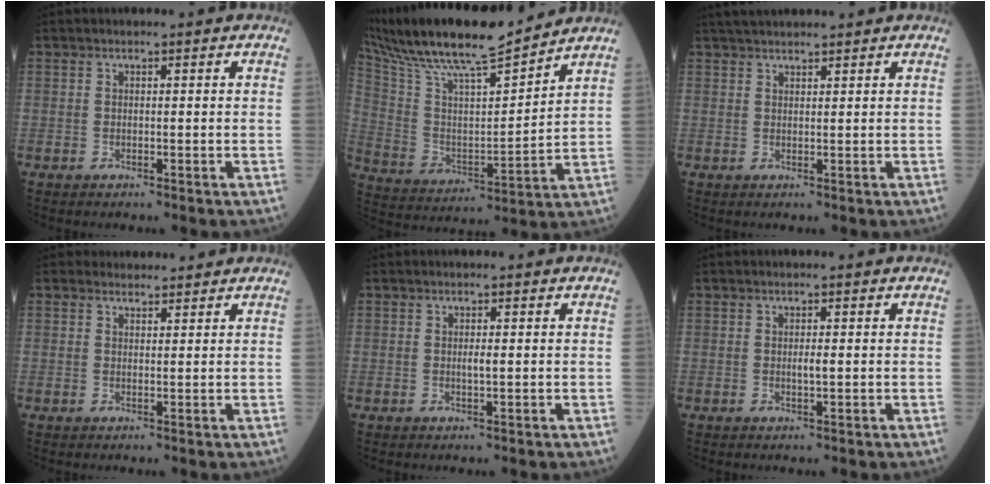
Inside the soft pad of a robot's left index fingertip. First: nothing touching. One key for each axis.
{"total": 20.4, "fx": 17.6, "fy": 1.9, "fz": 10.1, "tx": -0.199, "ty": 0.020, "tz": 0.313}
{"total": 5.2, "fx": 4.8, "fy": 0.7, "fz": 2.1, "tx": -0.031, "ty": 0.037, "tz": 0.082}
{"total": 2.4, "fx": 2.3, "fy": 0.8, "fz": -0.2, "tx": 0.000, "ty": 0.010, "tz": 0.034}
{"total": 0.9, "fx": 0.2, "fy": 0.0, "fz": 0.9, "tx": -0.020, "ty": -0.001, "tz": 0.004}
{"total": 0.9, "fx": 0.2, "fy": 0.1, "fz": 0.9, "tx": -0.022, "ty": -0.002, "tz": 0.004}